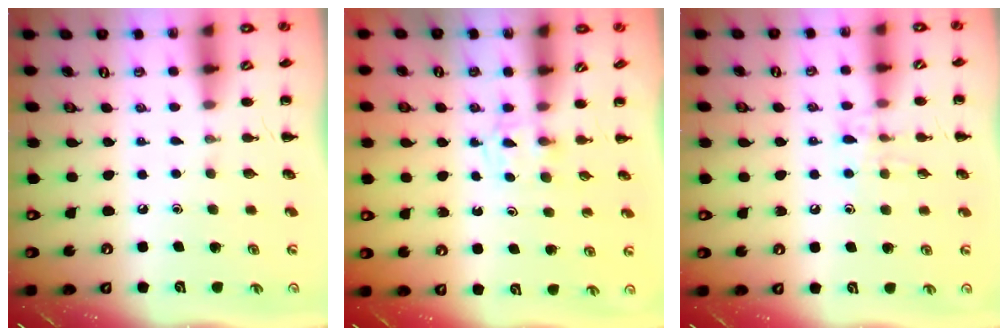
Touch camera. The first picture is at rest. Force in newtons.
{"total": 2.4, "press": 2.1, "slide": 1.1}
{"total": 8.4, "press": 8.3, "slide": 1.5}